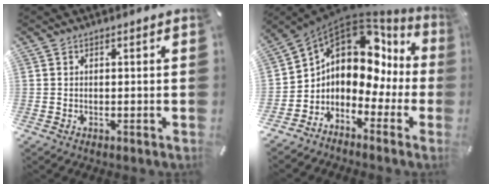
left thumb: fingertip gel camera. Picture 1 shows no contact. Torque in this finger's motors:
{"motor_torque": [0.05, 1.81, 1.44, 1.25, 0.04]}